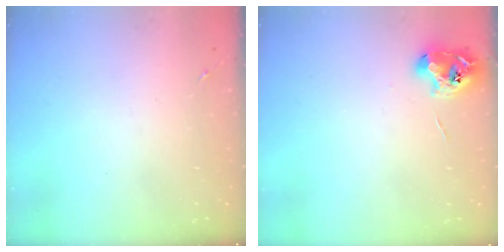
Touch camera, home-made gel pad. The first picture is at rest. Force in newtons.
{"total": 8.7, "press": 8.6, "slide": 0.8}